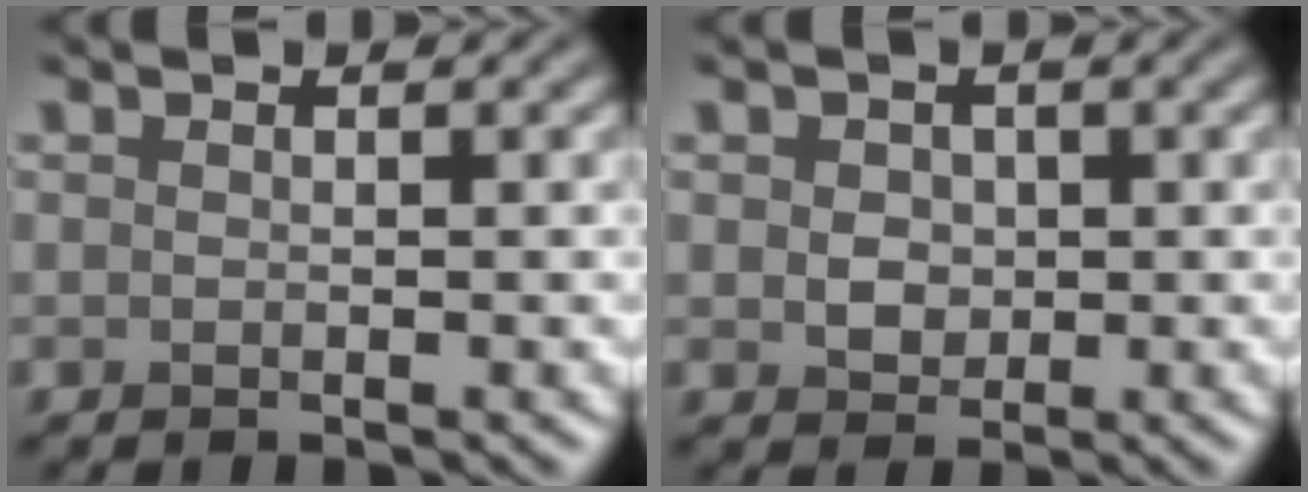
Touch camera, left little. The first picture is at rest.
{"total": 2.1, "force": [0.2, 1.8, 1.0], "torque": [-0.018, -0.002, 0.003]}